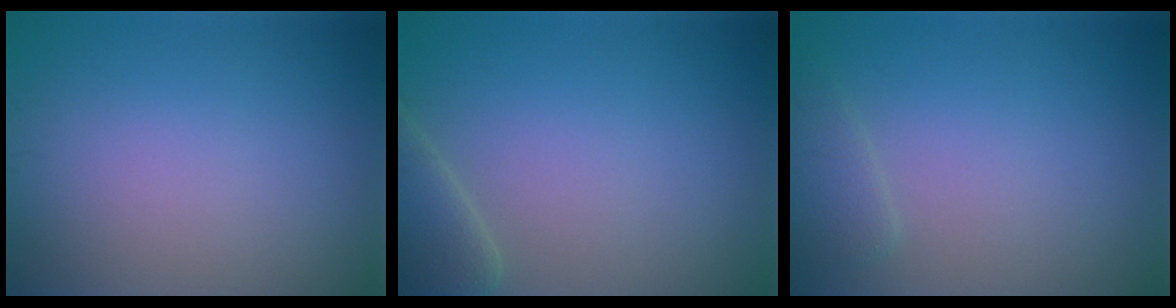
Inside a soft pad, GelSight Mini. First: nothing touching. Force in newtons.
{"total": 3.2, "press": 3.2, "slide": 0.3}
{"total": 1.6, "press": 1.6, "slide": 0.2}